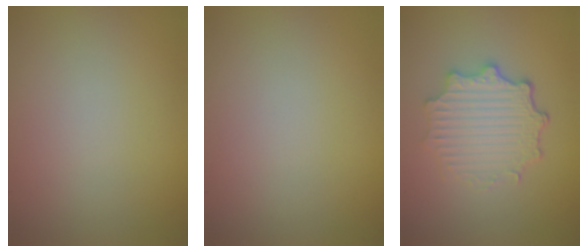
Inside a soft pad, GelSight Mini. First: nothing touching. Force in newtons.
{"total": 0.0}
{"total": 4.9, "press": 3.8, "slide": 3.1}